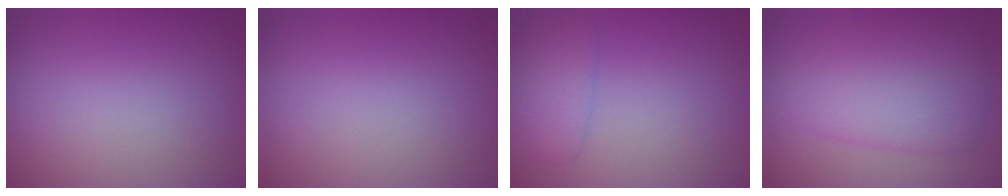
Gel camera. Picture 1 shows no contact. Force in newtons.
{"total": 0.0}
{"total": 2.3, "press": 2.3, "slide": 0.1}
{"total": 5.5, "press": 5.5, "slide": 0.1}